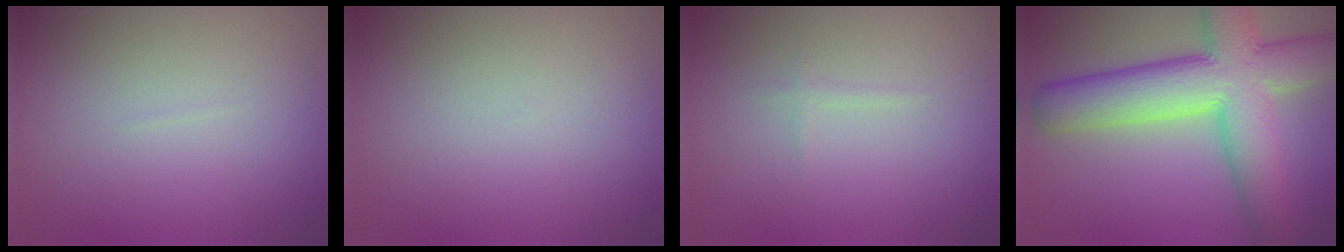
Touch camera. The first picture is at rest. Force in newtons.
{"total": 0.0}
{"total": 0.6, "press": 0.6, "slide": 0.0}
{"total": 11.1, "press": 11.1, "slide": 0.4}